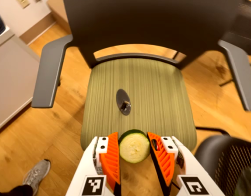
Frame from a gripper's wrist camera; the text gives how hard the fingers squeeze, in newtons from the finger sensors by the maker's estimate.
{"total": 8.9, "left": 8.9, "right": 8.9}